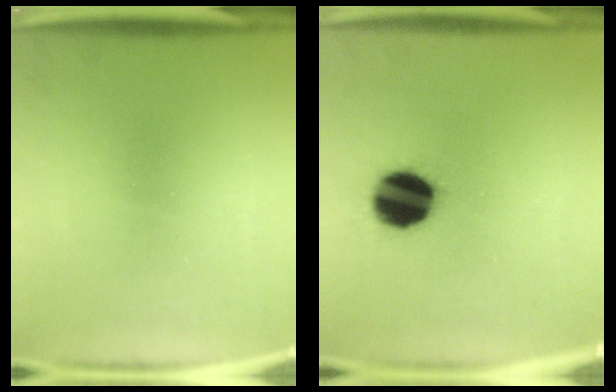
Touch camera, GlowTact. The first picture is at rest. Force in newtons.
{"total": 15.0}